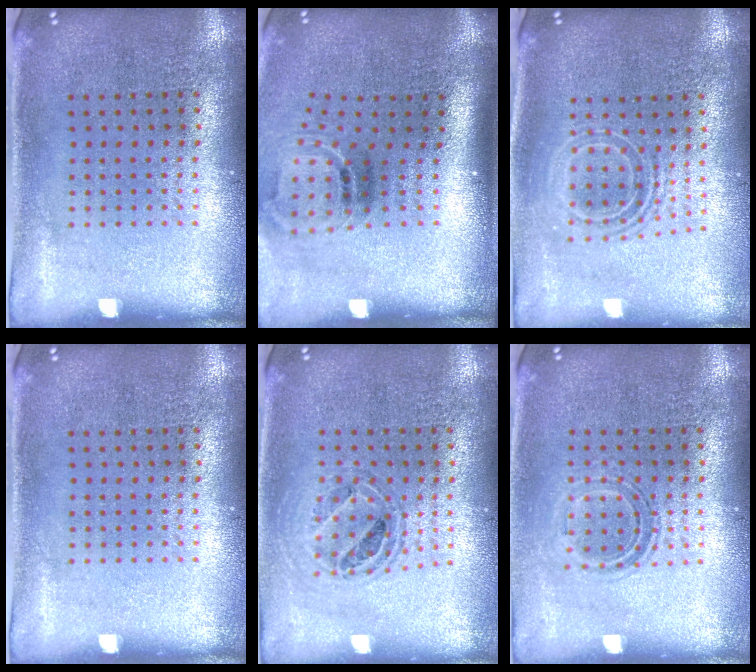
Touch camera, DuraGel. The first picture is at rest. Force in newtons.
{"total": 1.8, "press": 1.1, "slide": 1.5}
{"total": 1.7, "press": 1.3, "slide": 1.1}
{"total": 0.0}
{"total": 0.7, "press": 0.7, "slide": 0.1}
{"total": 1.1, "press": 1.0, "slide": 0.5}